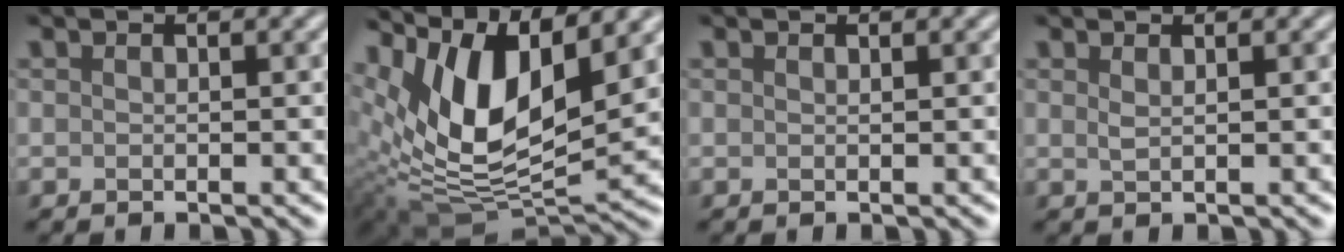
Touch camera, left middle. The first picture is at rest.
{"total": 11.6, "force": [5.2, 5.2, 9.0], "torque": [-0.180, -0.004, 0.101]}
{"total": 0.0}
{"total": 0.8, "force": [0.5, 0.3, 0.6], "torque": [-0.011, 0.000, 0.009]}